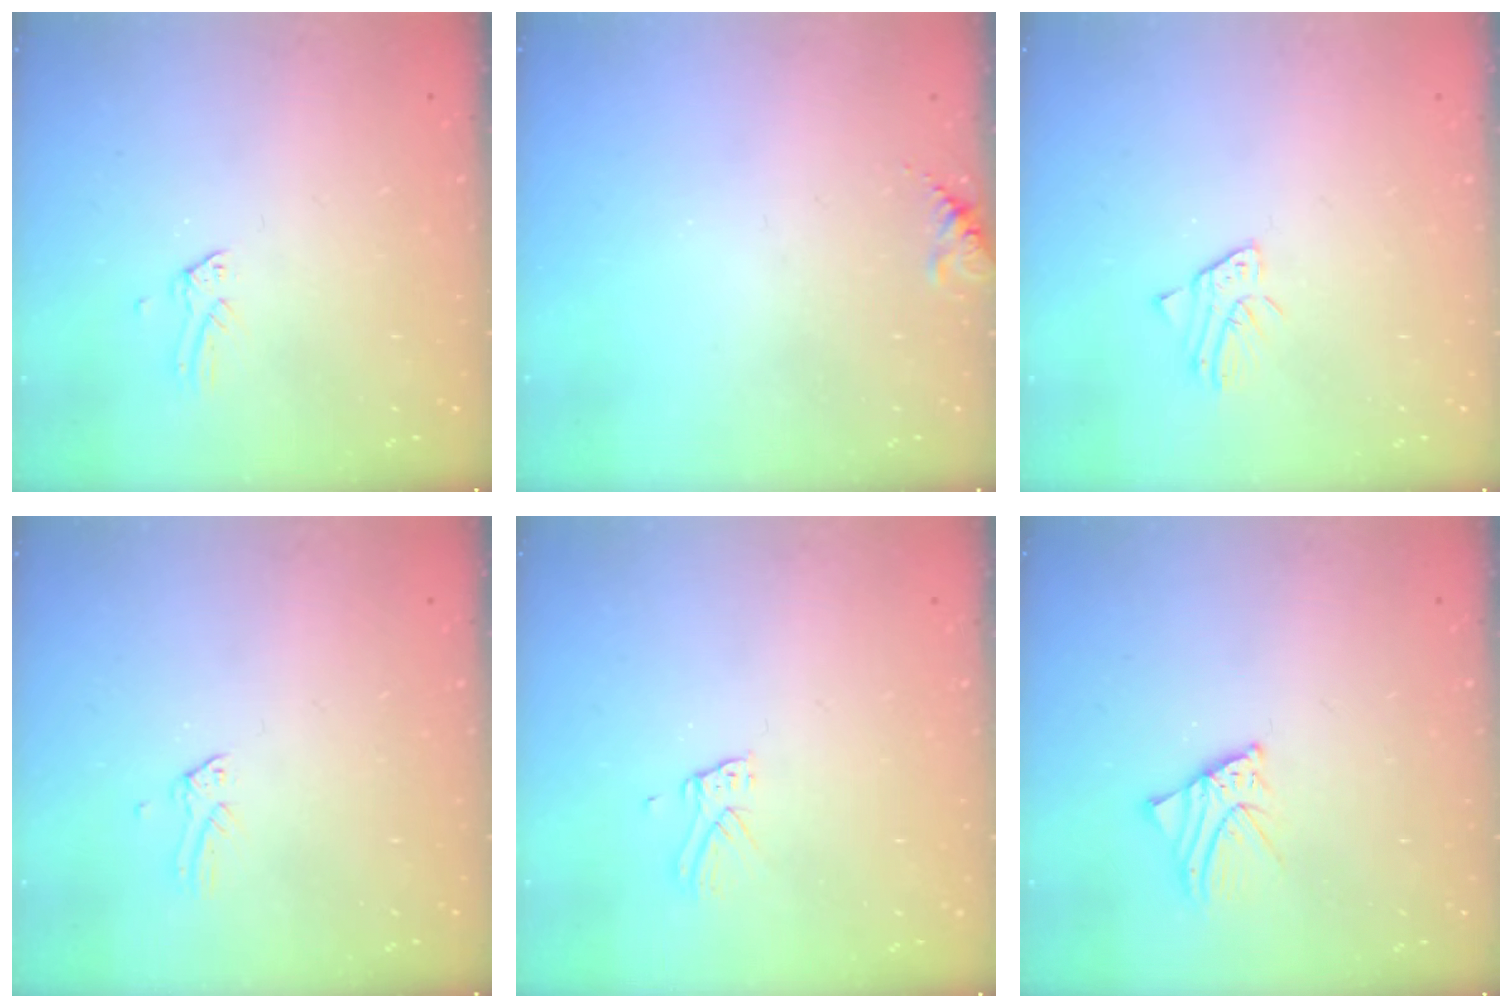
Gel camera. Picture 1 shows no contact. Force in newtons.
{"total": 5.7, "press": 5.7, "slide": 0.5}
{"total": 1.2, "press": 1.2, "slide": 0.1}
{"total": 0.0}
{"total": 4.8, "press": 4.7, "slide": 0.4}
{"total": 2.3, "press": 2.3, "slide": 0.3}